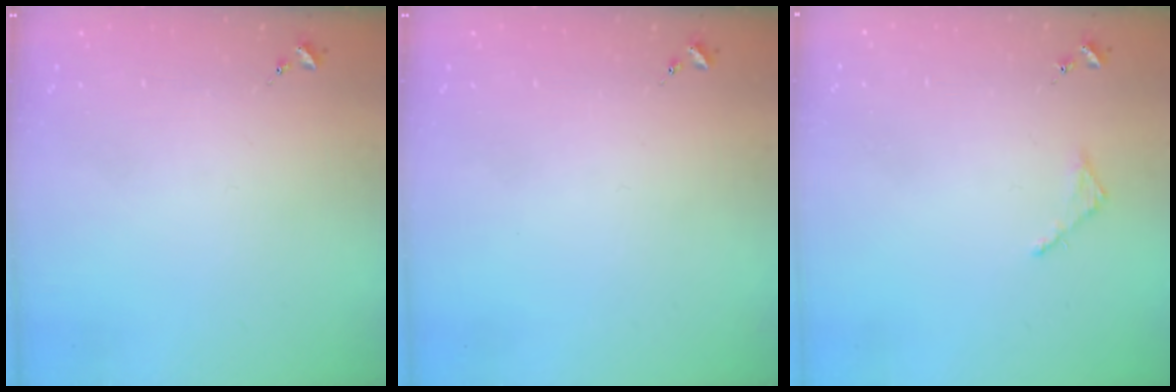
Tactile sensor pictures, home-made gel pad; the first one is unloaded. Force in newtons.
{"total": 0.0}
{"total": 2.8, "press": 2.7, "slide": 0.3}